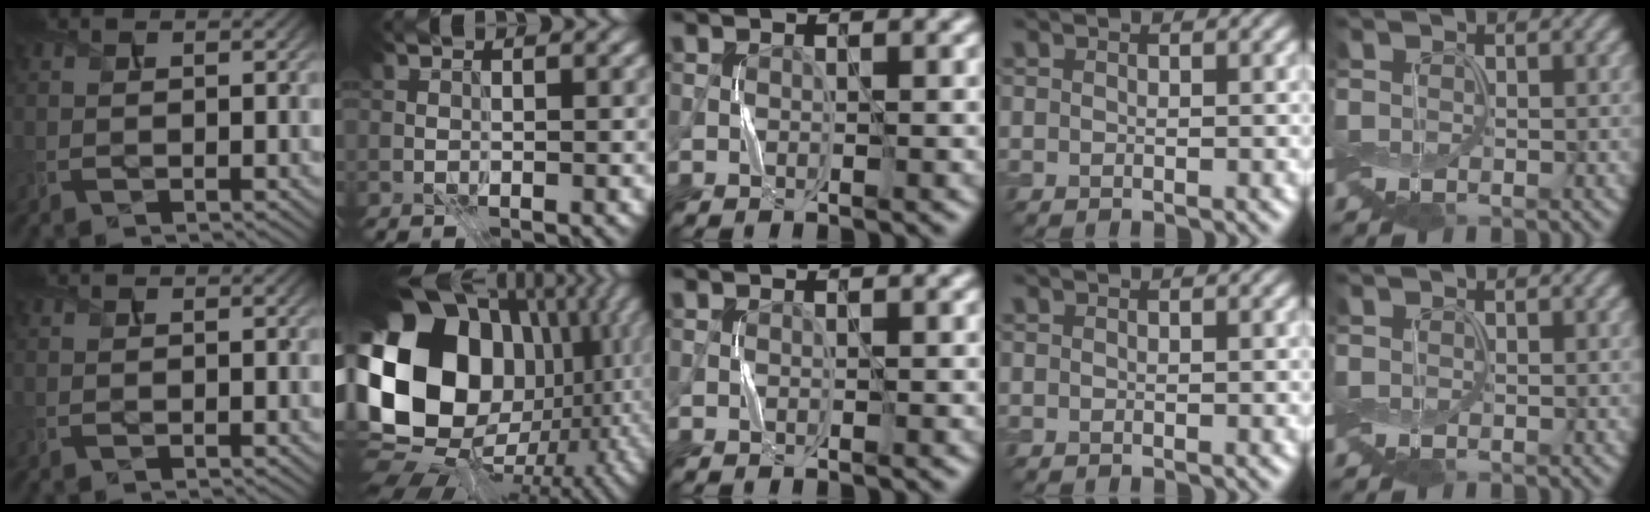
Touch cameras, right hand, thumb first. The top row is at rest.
{"index": {"total": 20.6, "force": [2.2, 15.6, 13.3], "torque": [-0.296, -0.010, 0.072]}}